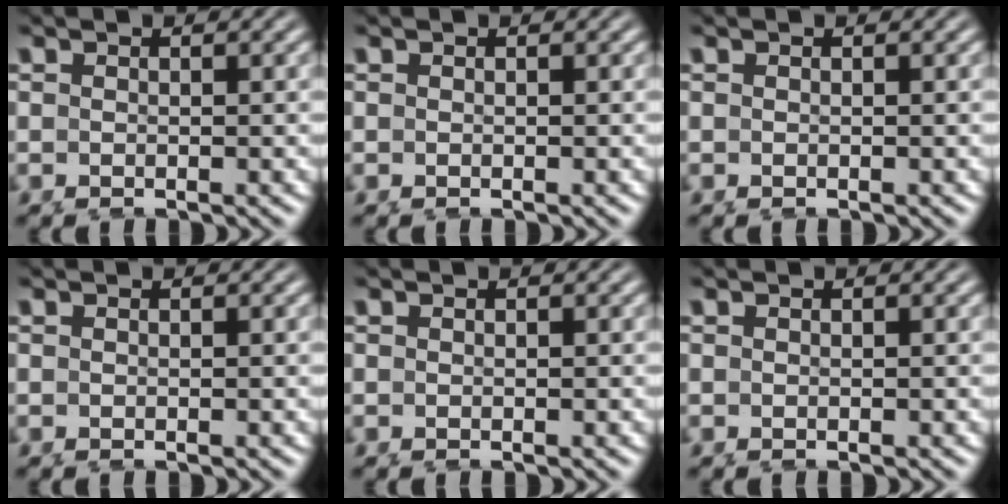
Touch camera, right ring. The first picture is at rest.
{"total": 0.0}
{"total": 0.0}
{"total": 0.0}
{"total": 0.0}
{"total": 0.0}